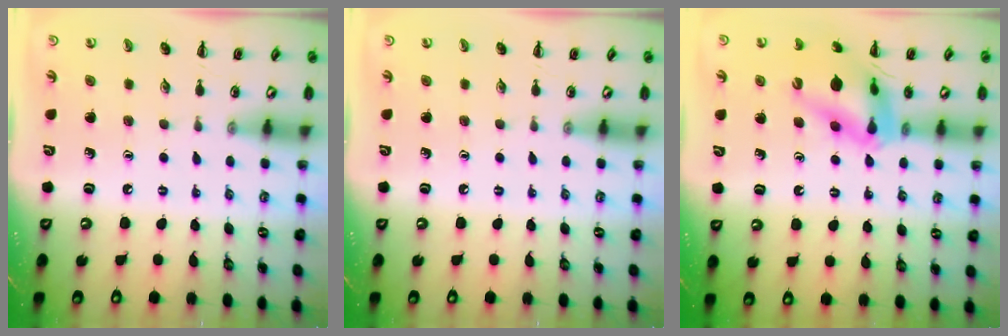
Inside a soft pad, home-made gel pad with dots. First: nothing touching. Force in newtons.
{"total": 0.0}
{"total": 14.9, "press": 14.7, "slide": 2.4}